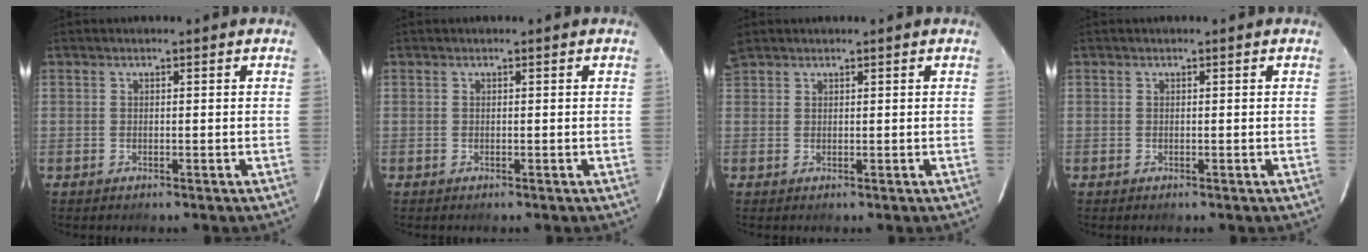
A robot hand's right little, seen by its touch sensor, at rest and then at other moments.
{"total": 0.0}
{"total": 2.4, "force": [1.8, 1.4, 0.7], "torque": [-0.013, 0.009, 0.034]}
{"total": 0.0}